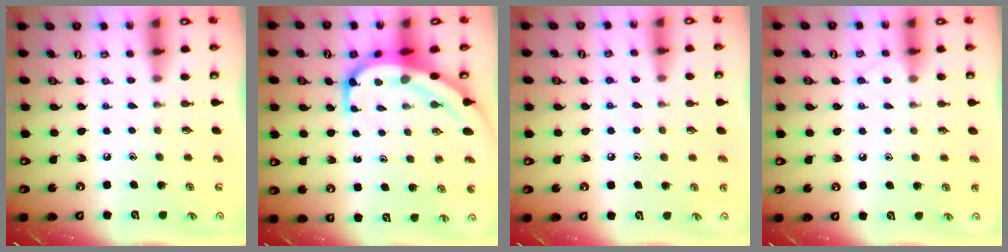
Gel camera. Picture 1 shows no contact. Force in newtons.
{"total": 10.9, "press": 10.8, "slide": 1.1}
{"total": 5.5, "press": 5.4, "slide": 0.7}
{"total": 5.5, "press": 5.5, "slide": 0.6}